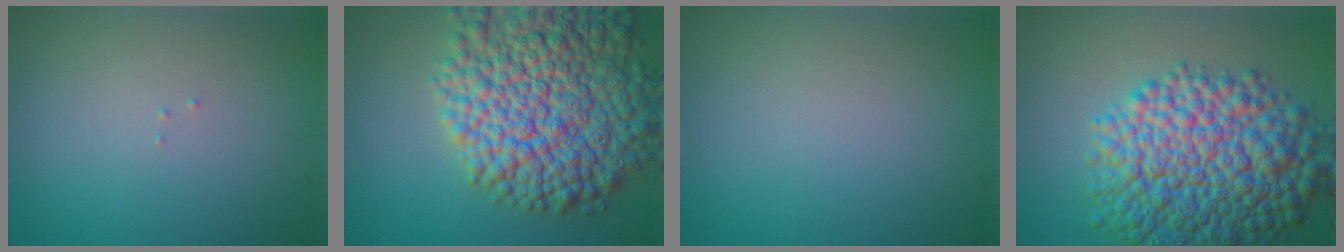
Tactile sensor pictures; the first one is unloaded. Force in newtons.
{"total": 14.6, "press": 14.6, "slide": 0.8}
{"total": 0.0}
{"total": 12.7, "press": 12.7, "slide": 0.3}